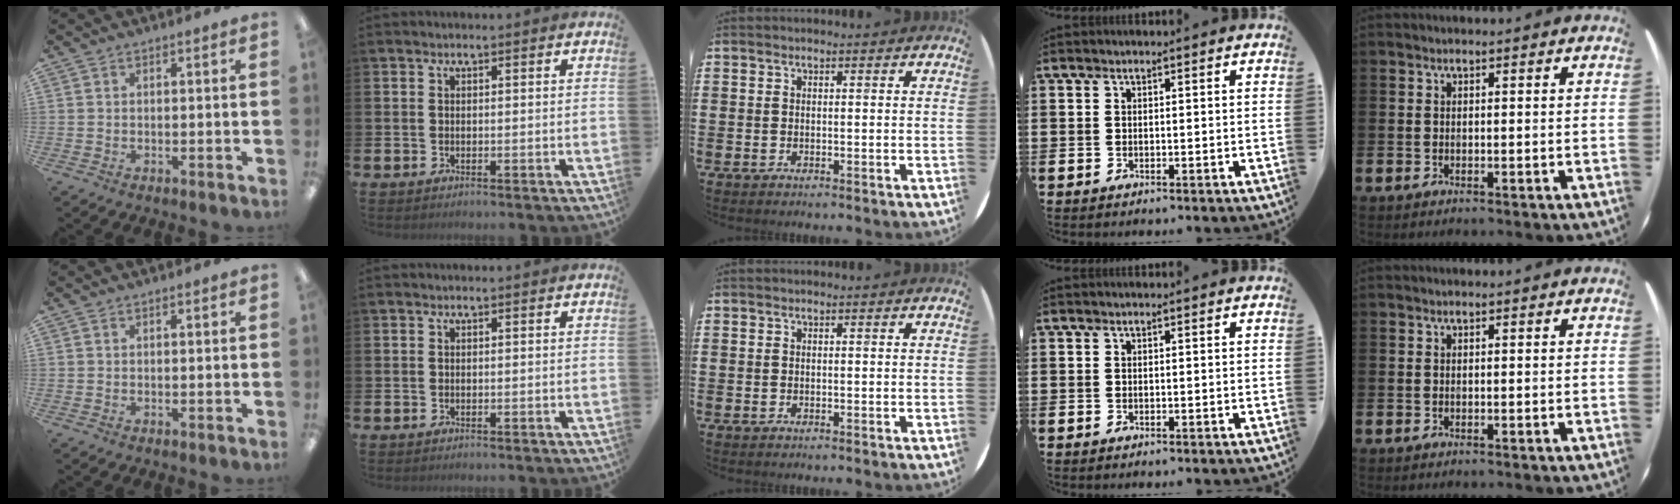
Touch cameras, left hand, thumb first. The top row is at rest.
{}